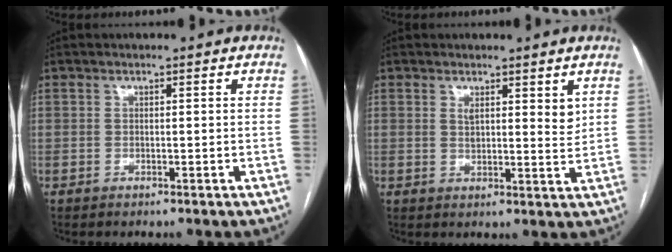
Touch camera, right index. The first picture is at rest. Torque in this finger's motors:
{"motor_torque": [0.02, 0.02, -0.03, 0.00]}